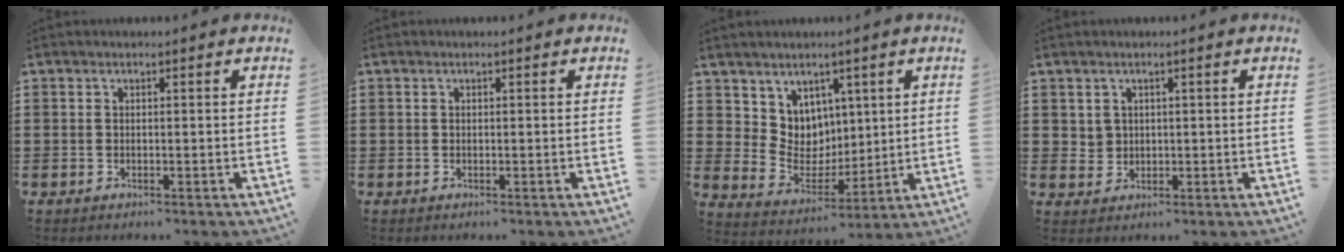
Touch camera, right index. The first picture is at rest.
{"total": 0.0}
{"total": 7.0, "force": [4.2, 5.6, -0.1], "torque": [-0.034, -0.034, 0.081]}
{"total": 2.1, "force": [1.0, 1.8, 0.2], "torque": [-0.013, 0.010, 0.019]}